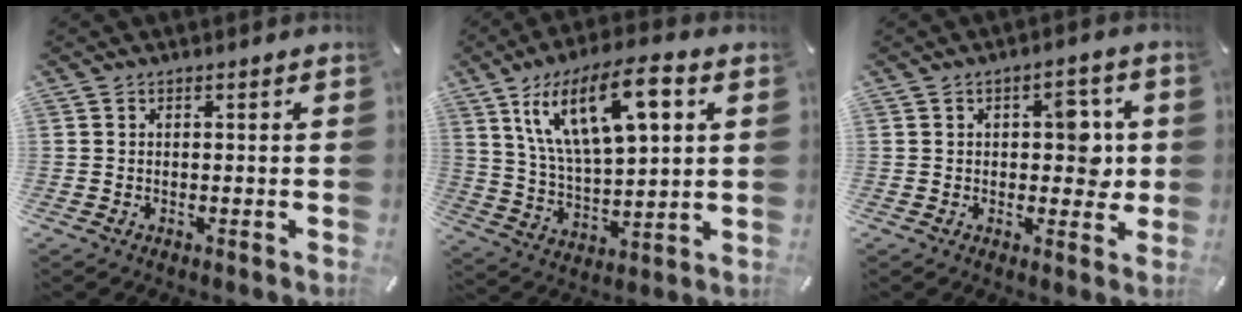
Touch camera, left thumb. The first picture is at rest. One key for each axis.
{"total": 18.1, "fx": 8.6, "fy": 7.7, "fz": 14.0, "tx": -0.275, "ty": -0.012, "tz": 0.140}
{"total": 7.8, "fx": 0.9, "fy": 4.8, "fz": 6.0, "tx": -0.061, "ty": -0.006, "tz": 0.006}